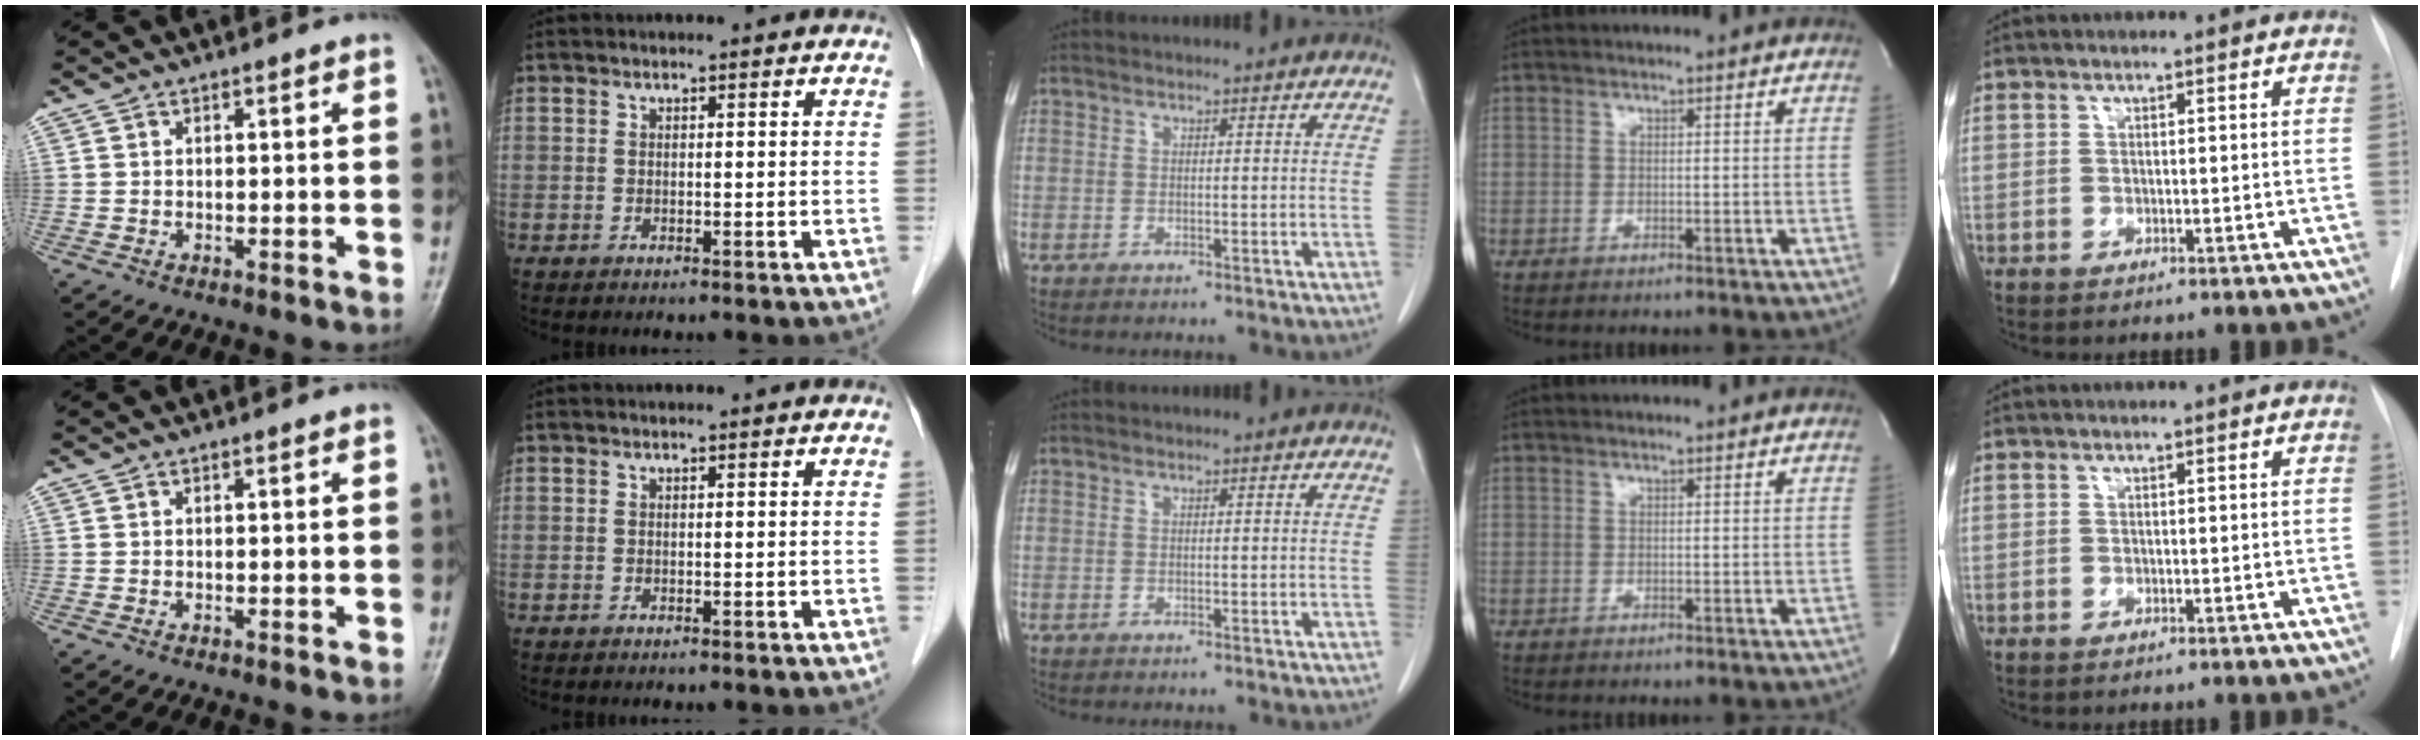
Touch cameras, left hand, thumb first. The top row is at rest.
{}